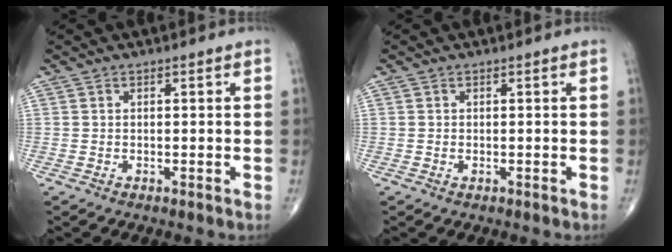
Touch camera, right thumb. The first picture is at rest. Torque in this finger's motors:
{"motor_torque": [0.12, 0.03, -0.30, -0.27, -0.05]}